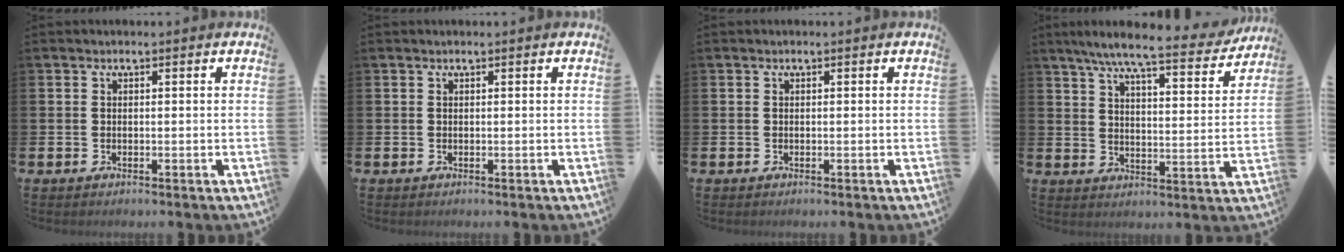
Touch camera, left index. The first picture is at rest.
{"total": 0.0}
{"total": 0.0}
{"total": 8.4, "force": [7.4, 0.4, 4.0], "torque": [-0.084, -0.046, 0.122]}